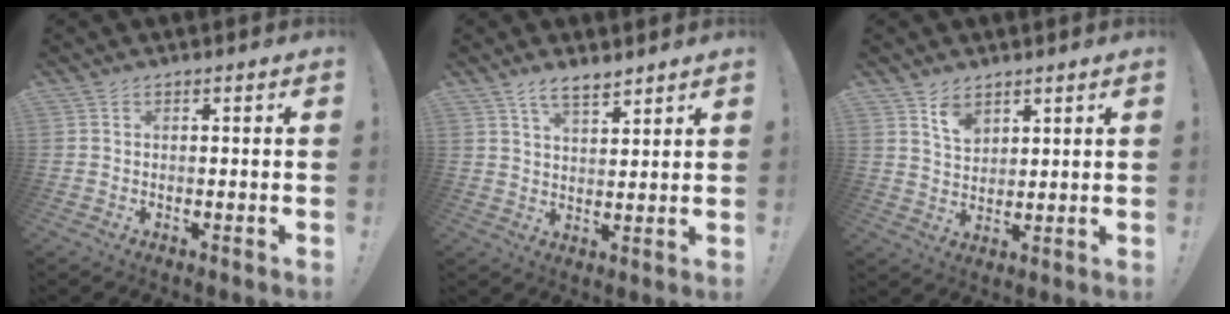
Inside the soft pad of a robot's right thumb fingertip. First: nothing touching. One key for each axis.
{"total": 5.9, "fx": 4.8, "fy": 1.9, "fz": 2.9, "tx": -0.053, "ty": -0.026, "tz": 0.088}
{"total": 6.2, "fx": 4.4, "fy": 3.6, "fz": 2.3, "tx": -0.033, "ty": -0.027, "tz": 0.082}